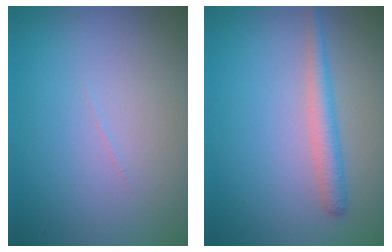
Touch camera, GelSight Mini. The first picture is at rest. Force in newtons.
{"total": 2.1, "press": 2.1, "slide": 0.1}